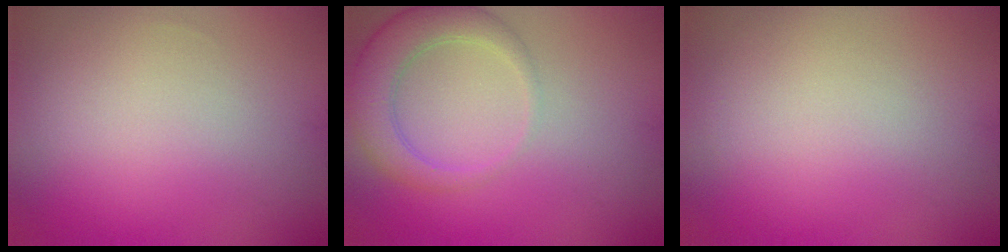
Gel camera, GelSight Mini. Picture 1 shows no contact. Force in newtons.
{"total": 4.3, "press": 4.3, "slide": 0.3}
{"total": 0.0}